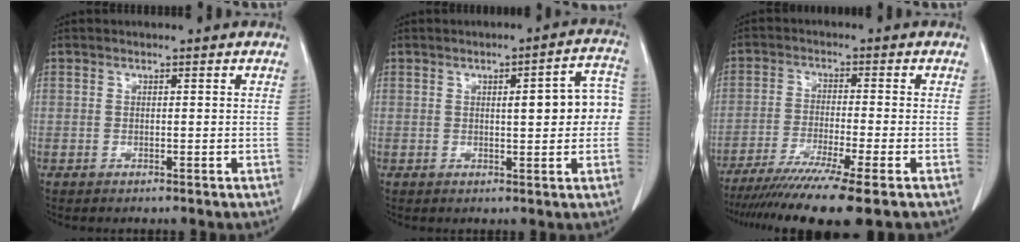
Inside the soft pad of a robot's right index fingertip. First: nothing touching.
{"total": 8.0, "force": [0.5, 1.9, 7.7], "torque": [-0.095, 0.025, 0.005]}
{"total": 12.7, "force": [-9.7, -1.2, 8.1], "torque": [-0.134, -0.038, -0.154]}